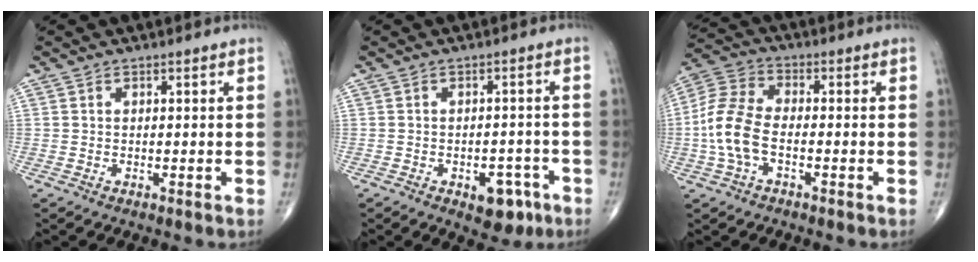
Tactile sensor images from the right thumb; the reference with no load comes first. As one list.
[{"total": 6.1, "force": [-3.1, 3.5, 4.0], "torque": [-0.026, 0.019, -0.034]}, {"total": 10.3, "force": [-2.2, 5.8, 8.2], "torque": [-0.182, 0.027, -0.051]}]